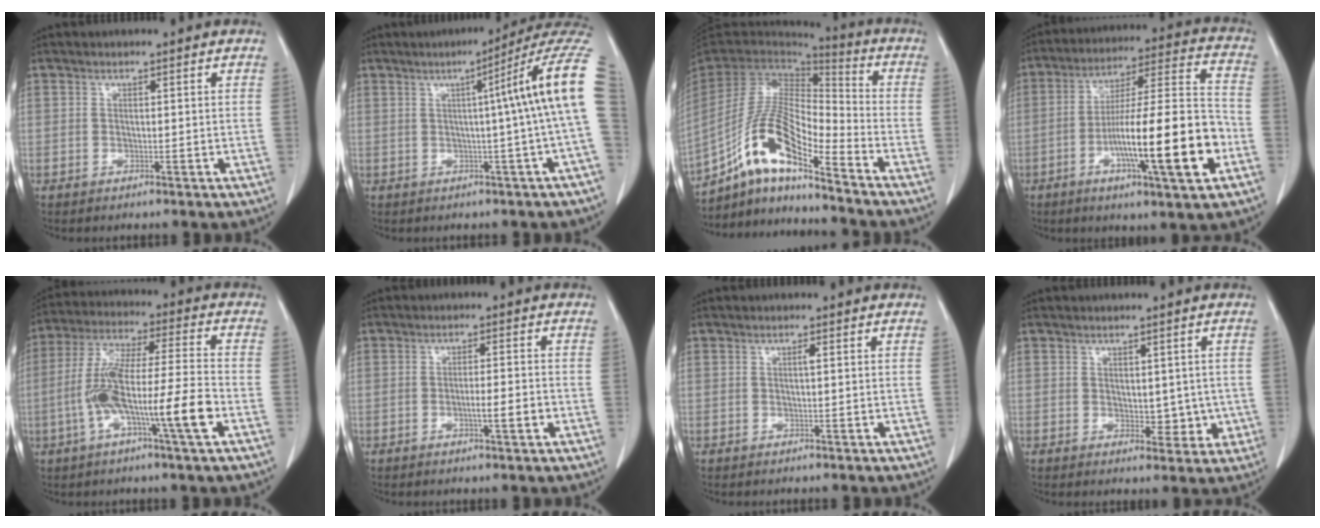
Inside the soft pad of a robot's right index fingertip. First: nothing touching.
{"total": 11.7, "force": [1.9, -1.9, 11.4], "torque": [-0.130, 0.026, 0.016]}
{"total": 14.6, "force": [-9.0, 2.9, 11.2], "torque": [-0.229, 0.007, -0.164]}
{"total": 19.1, "force": [-6.2, 1.4, 18.0], "torque": [-0.288, 0.003, -0.094]}
{"total": 14.3, "force": [-4.5, 0.6, 13.5], "torque": [-0.260, 0.007, -0.084]}
{"total": 3.6, "force": [-1.1, 0.2, 3.4], "torque": [-0.053, 0.001, -0.014]}
{"total": 0.5, "force": [0.1, 0.0, 0.5], "torque": [-0.009, 0.000, 0.002]}
{"total": 3.8, "force": [0.0, 2.5, 2.9], "torque": [-0.024, -0.002, 0.011]}